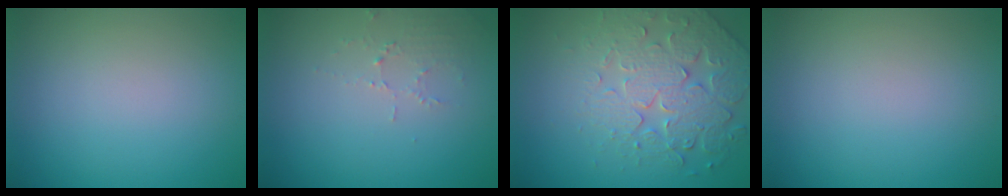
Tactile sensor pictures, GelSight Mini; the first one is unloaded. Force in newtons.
{"total": 1.5, "press": 1.5, "slide": 0.2}
{"total": 5.0, "press": 4.8, "slide": 1.5}
{"total": 0.0}